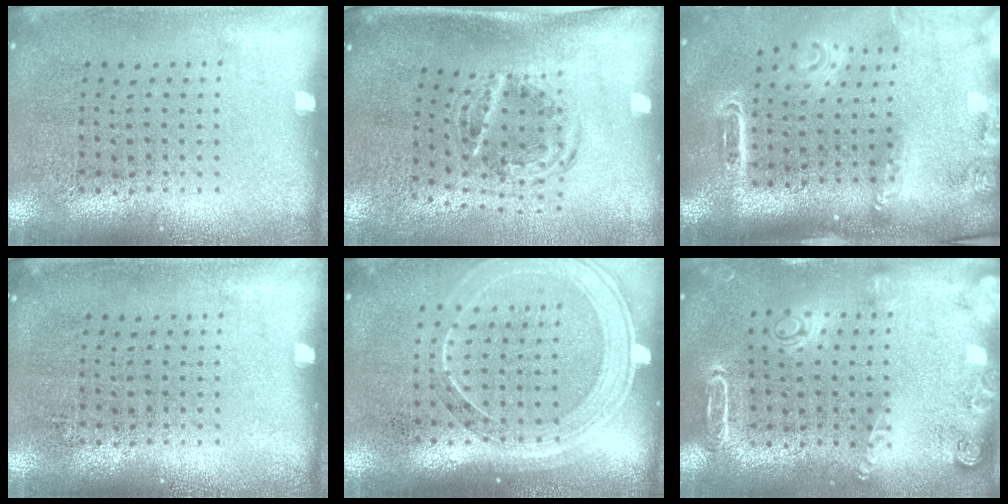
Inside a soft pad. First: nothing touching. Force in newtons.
{"total": 1.1, "press": 1.0, "slide": 0.5}
{"total": 2.8, "press": 2.0, "slide": 1.9}
{"total": 0.0}
{"total": 1.7, "press": 1.5, "slide": 0.6}
{"total": 1.8, "press": 1.8, "slide": 0.3}